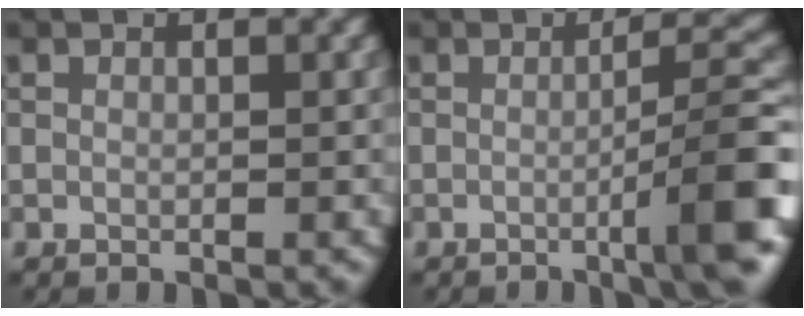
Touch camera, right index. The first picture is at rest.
{"total": 6.6, "force": [-2.1, 0.9, 6.2], "torque": [-0.079, 0.017, -0.041]}